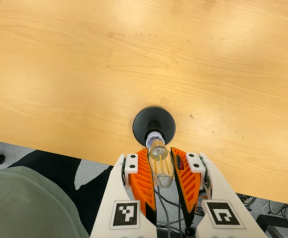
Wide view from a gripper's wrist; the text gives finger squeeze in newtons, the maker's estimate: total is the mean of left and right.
{"total": 20.8, "left": 23.6, "right": 18.0}